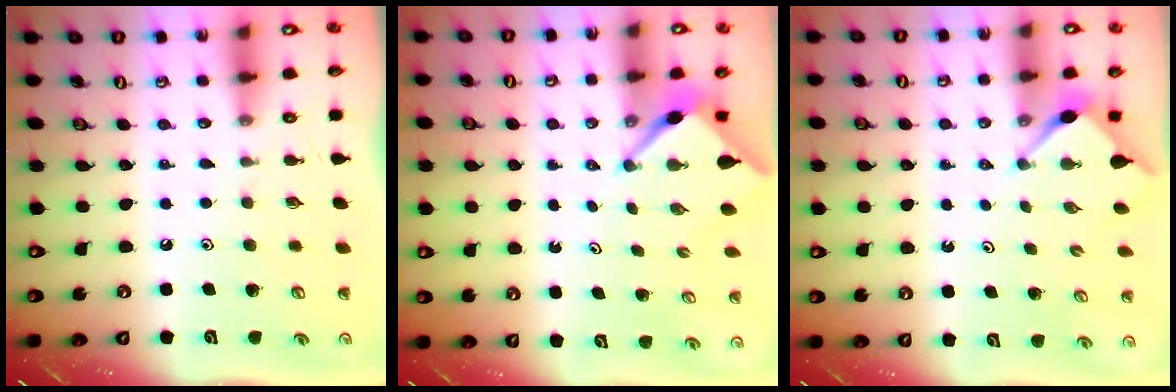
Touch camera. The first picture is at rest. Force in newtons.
{"total": 3.0, "press": 3.0, "slide": 0.3}
{"total": 2.8, "press": 2.8, "slide": 0.3}